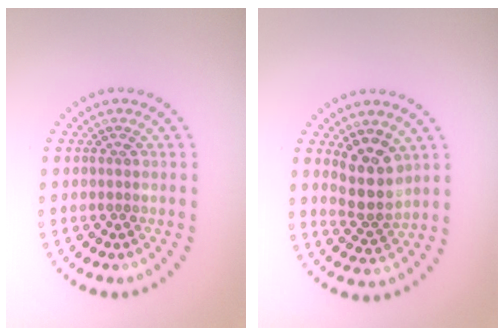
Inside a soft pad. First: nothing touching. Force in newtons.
{"total": 4.5, "press": 4.1, "slide": 1.8}